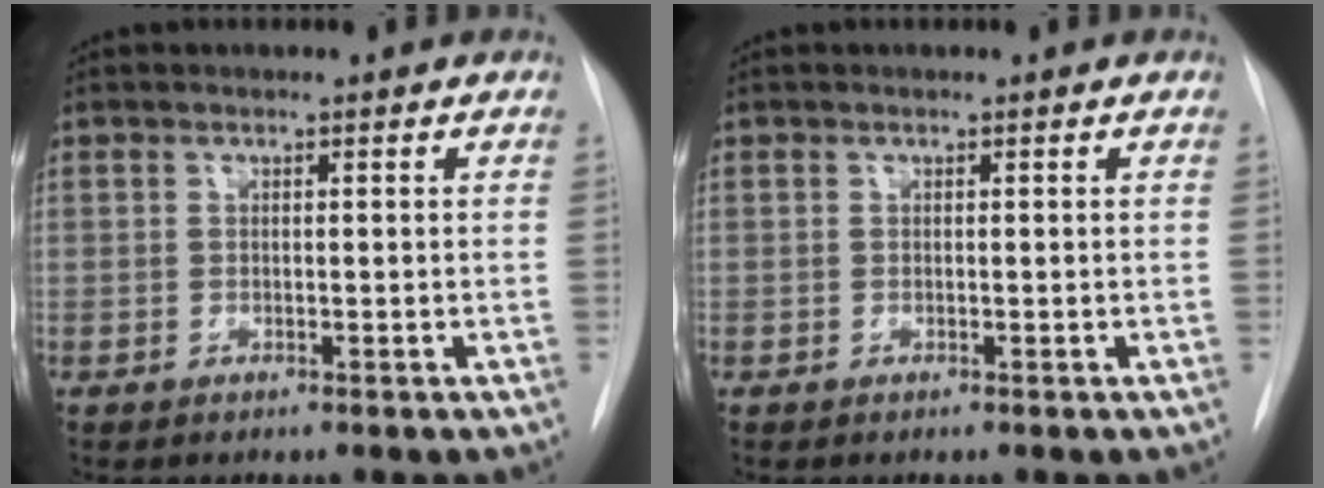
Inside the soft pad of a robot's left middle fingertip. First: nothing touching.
{"total": 0.0}